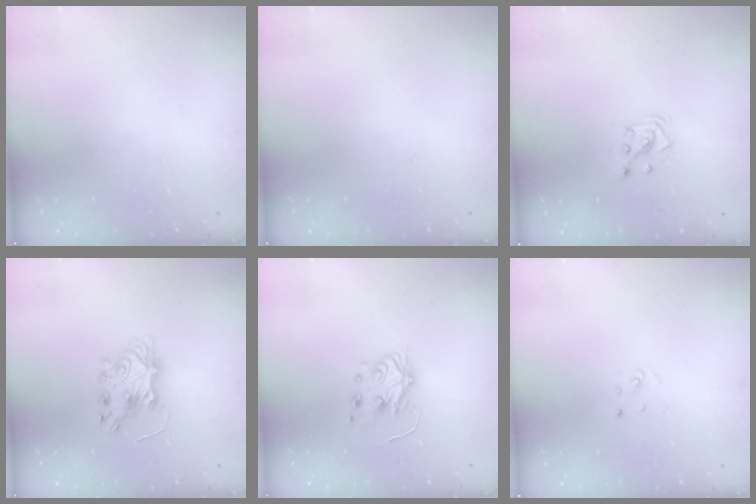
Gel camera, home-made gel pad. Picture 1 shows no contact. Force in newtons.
{"total": 0.0}
{"total": 3.3, "press": 3.2, "slide": 0.5}
{"total": 6.9, "press": 6.9, "slide": 0.4}
{"total": 5.9, "press": 5.9, "slide": 0.6}
{"total": 2.0, "press": 2.0, "slide": 0.1}